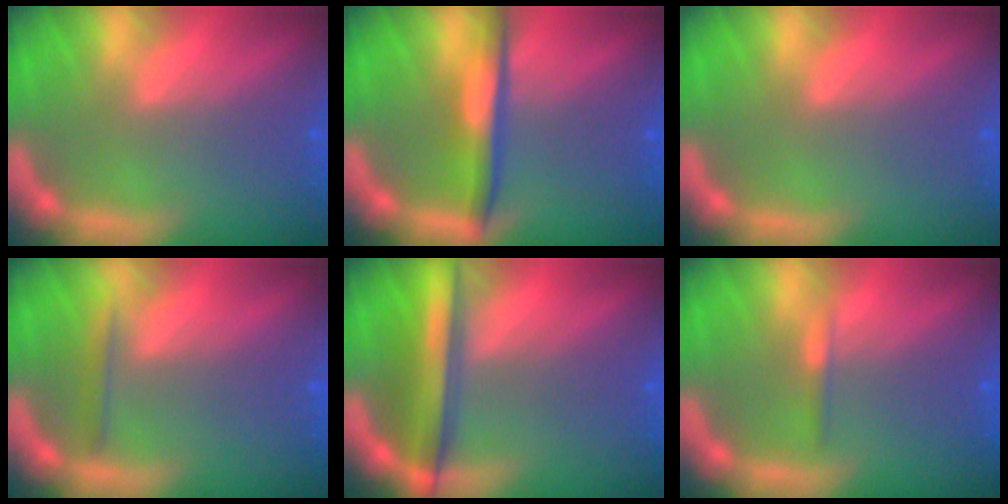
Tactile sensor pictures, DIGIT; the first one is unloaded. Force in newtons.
{"total": 4.0}
{"total": 0.0}
{"total": 1.4}
{"total": 5.5}
{"total": 0.9}